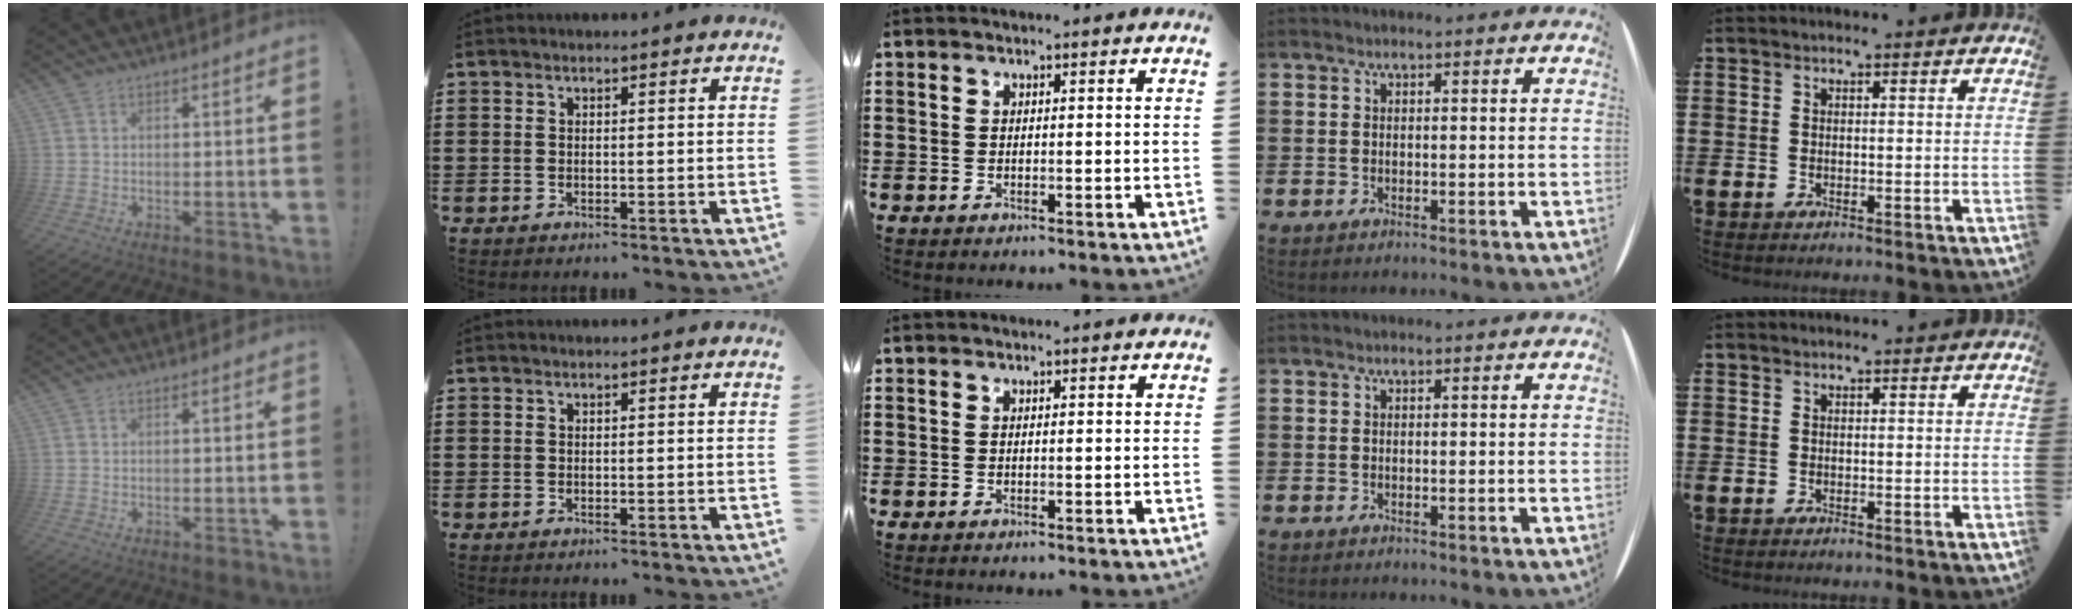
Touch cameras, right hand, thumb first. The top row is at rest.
{}